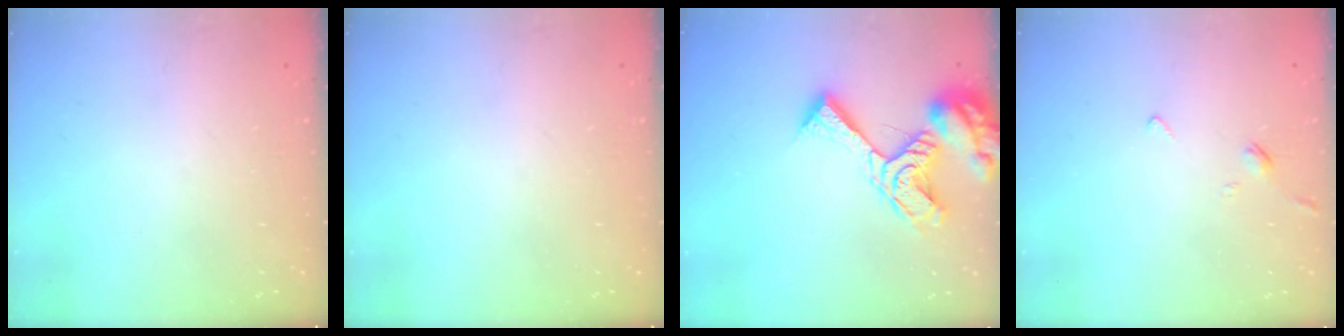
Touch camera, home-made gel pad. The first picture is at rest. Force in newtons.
{"total": 0.0}
{"total": 15.9, "press": 15.8, "slide": 1.7}
{"total": 2.1, "press": 2.0, "slide": 0.6}